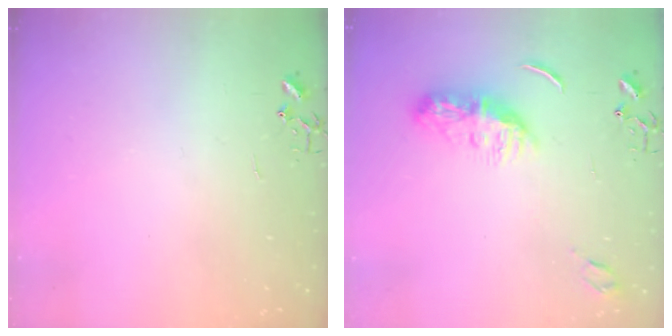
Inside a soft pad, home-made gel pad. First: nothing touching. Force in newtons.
{"total": 9.4, "press": 9.4, "slide": 0.4}